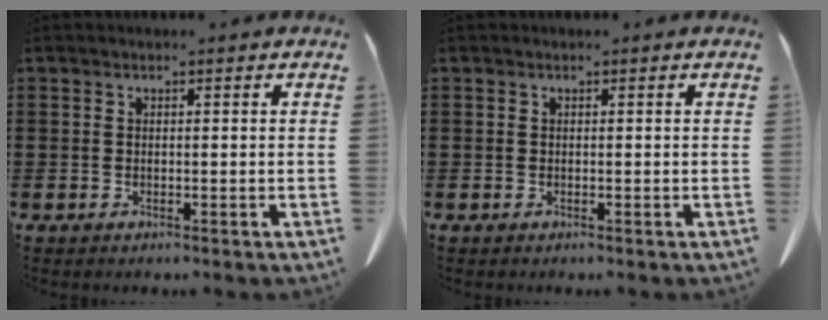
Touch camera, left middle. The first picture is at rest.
{"total": 0.0}